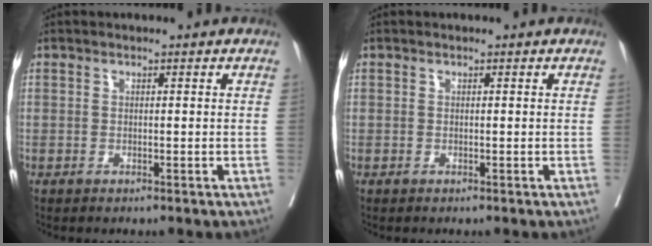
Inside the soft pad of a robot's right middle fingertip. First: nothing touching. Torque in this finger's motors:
{"motor_torque": [-0.03, 0.01, -0.02, 0.00]}